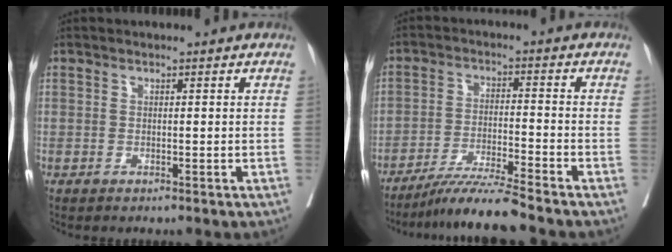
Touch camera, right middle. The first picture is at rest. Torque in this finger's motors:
{"motor_torque": [0.46, -0.52, 0.08, 0.04]}